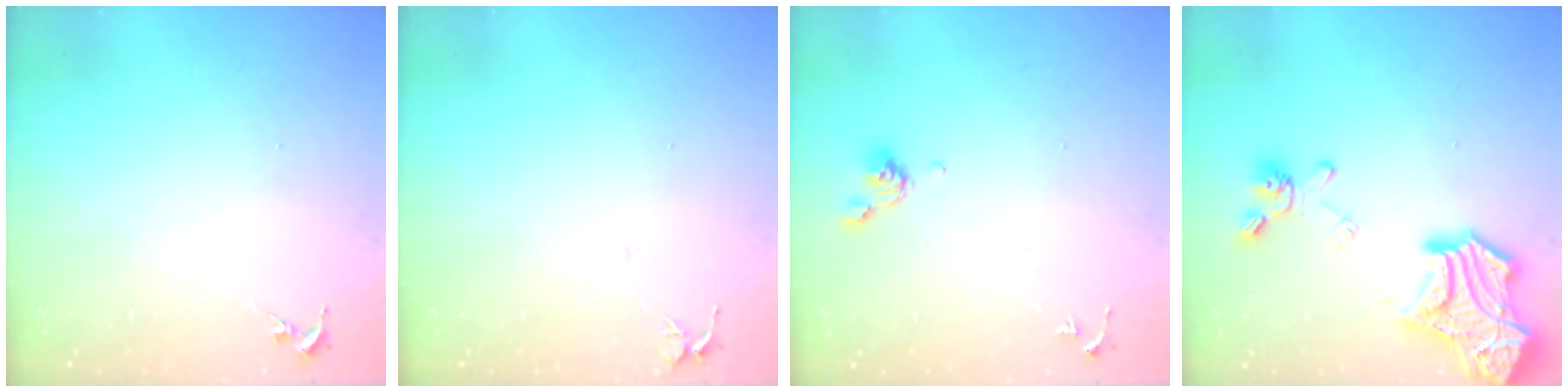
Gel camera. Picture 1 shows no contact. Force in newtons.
{"total": 4.5, "press": 4.5, "slide": 0.4}
{"total": 6.6, "press": 6.4, "slide": 1.5}
{"total": 24.1, "press": 24.0, "slide": 2.2}